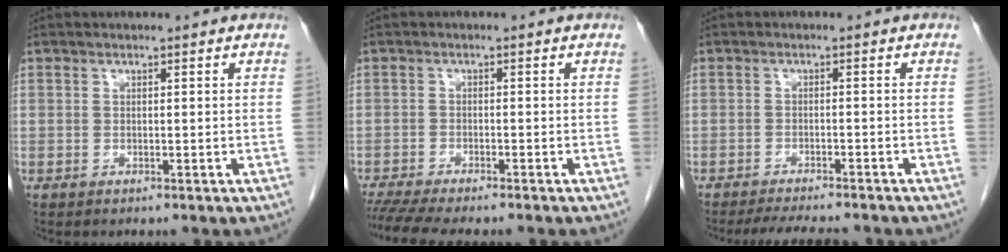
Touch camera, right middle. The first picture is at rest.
{"total": 9.0, "force": [-7.8, 0.8, 4.4], "torque": [-0.061, -0.013, -0.120]}
{"total": 7.6, "force": [-6.9, 0.9, 3.1], "torque": [-0.046, -0.014, -0.100]}